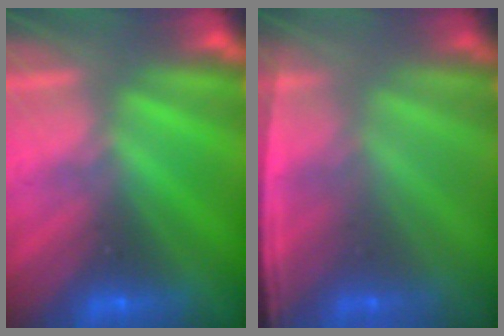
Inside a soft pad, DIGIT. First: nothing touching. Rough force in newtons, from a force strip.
{"total": 1.5}